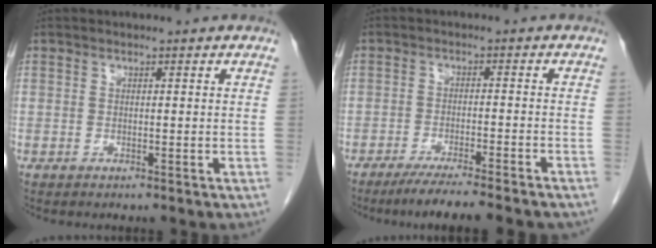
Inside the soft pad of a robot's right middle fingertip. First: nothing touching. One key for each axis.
{"total": 11.2, "fx": -9.5, "fy": 0.2, "fz": 5.8, "tx": -0.069, "ty": -0.023, "tz": -0.140}